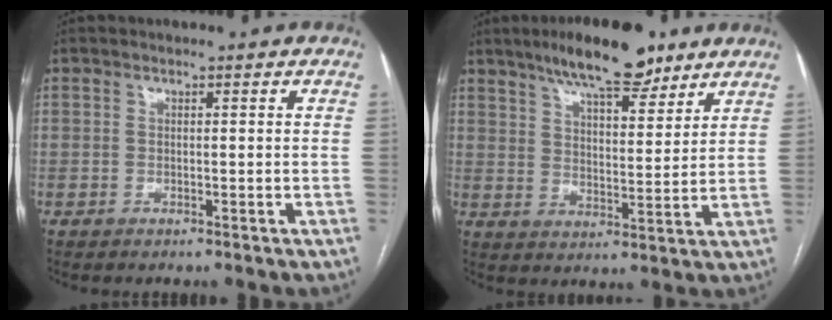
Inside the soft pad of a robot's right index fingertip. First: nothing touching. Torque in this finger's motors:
{"motor_torque": [0.27, 0.30, 0.41, 0.10]}